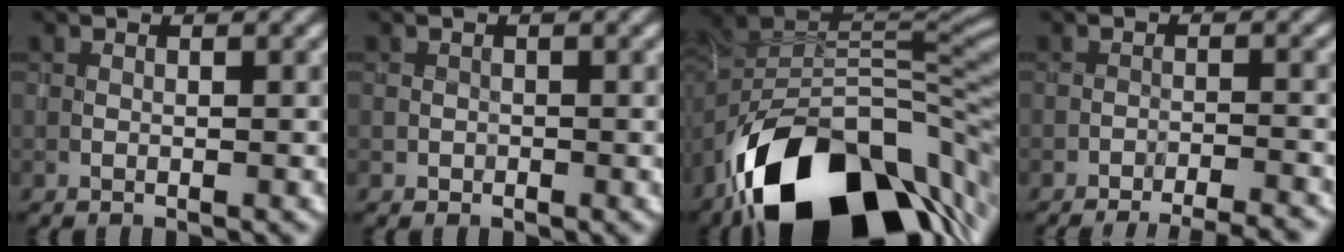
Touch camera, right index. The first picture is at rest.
{"total": 0.6, "force": [-0.1, 0.6, -0.2], "torque": [0.009, -0.004, -0.004]}
{"total": 17.7, "force": [-9.0, 9.2, 12.2], "torque": [-0.204, -0.014, -0.141]}
{"total": 7.1, "force": [-6.6, 1.6, 2.2], "torque": [-0.016, 0.011, -0.079]}